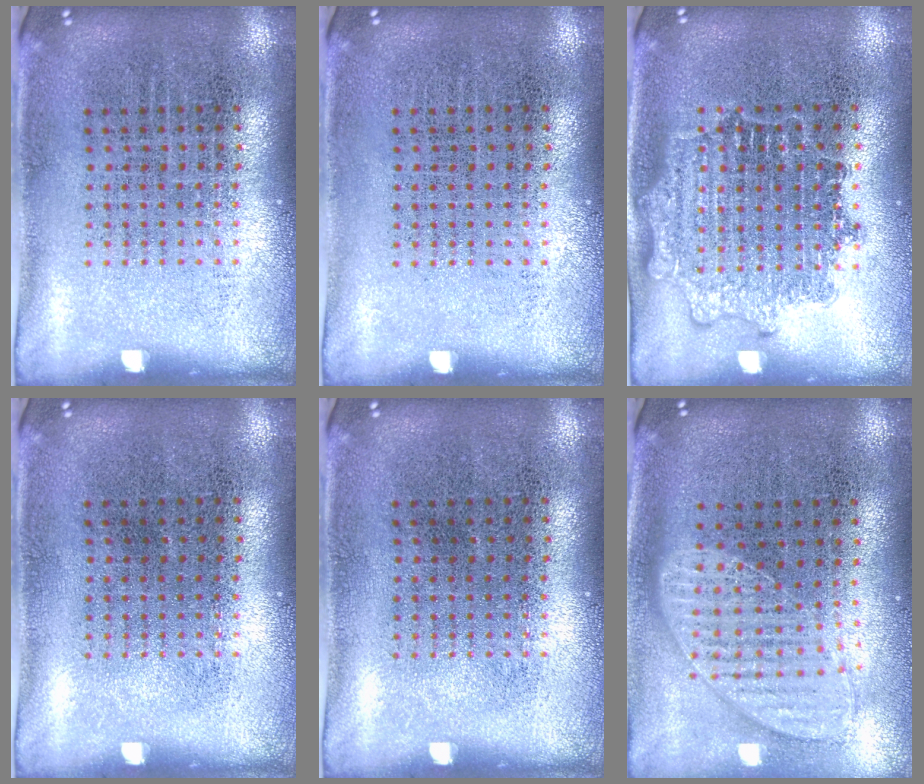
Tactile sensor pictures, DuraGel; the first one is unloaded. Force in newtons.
{"total": 0.0}
{"total": 1.4, "press": 1.4, "slide": 0.1}
{"total": 0.0}
{"total": 0.0}
{"total": 1.2, "press": 1.2, "slide": 0.3}